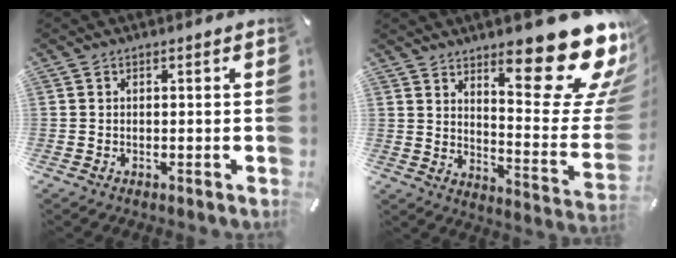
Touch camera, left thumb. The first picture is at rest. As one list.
[{"total": 24.0, "force": [16.0, 8.4, 15.8], "torque": [-0.192, -0.126, 0.260]}]